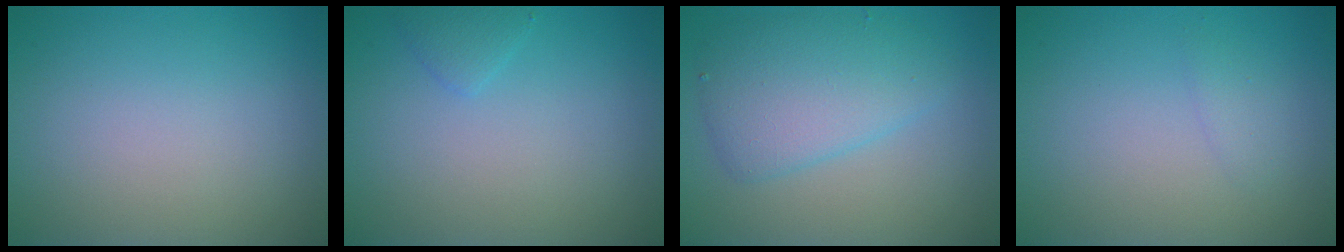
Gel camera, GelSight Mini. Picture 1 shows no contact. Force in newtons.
{"total": 1.1, "press": 1.1, "slide": 0.1}
{"total": 4.8, "press": 4.8, "slide": 0.0}
{"total": 0.9, "press": 0.9, "slide": 0.1}